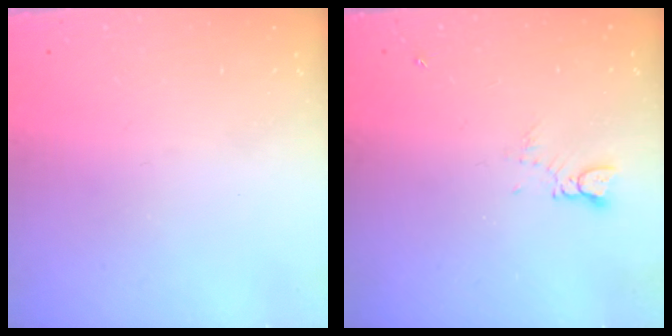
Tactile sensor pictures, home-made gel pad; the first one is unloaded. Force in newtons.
{"total": 1.6, "press": 1.6, "slide": 0.2}